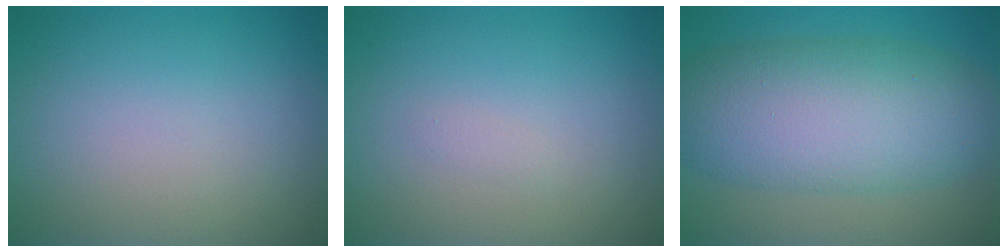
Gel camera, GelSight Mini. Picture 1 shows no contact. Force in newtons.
{"total": 0.5, "press": 0.5, "slide": 0.0}
{"total": 9.6, "press": 9.6, "slide": 0.2}